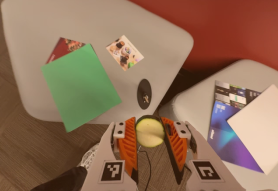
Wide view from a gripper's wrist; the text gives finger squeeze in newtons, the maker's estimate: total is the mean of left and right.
{"total": 11.7, "left": 11.7, "right": 11.6}